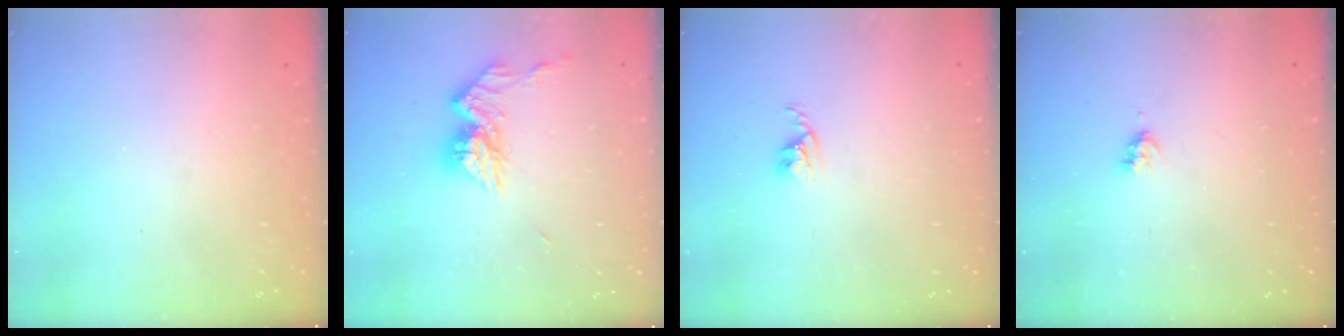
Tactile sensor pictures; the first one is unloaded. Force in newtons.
{"total": 10.3, "press": 10.2, "slide": 0.9}
{"total": 2.7, "press": 2.7, "slide": 0.4}
{"total": 4.2, "press": 4.1, "slide": 0.6}